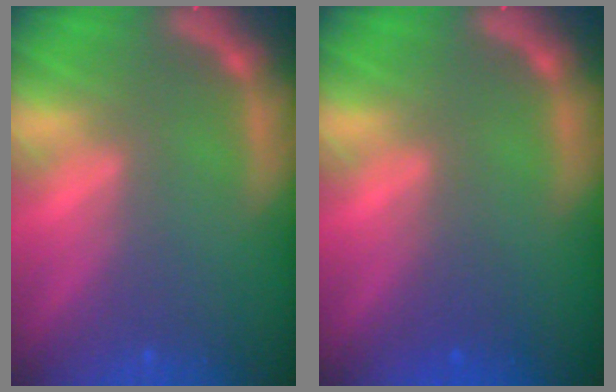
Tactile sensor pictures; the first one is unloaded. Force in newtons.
{"total": 1.4}